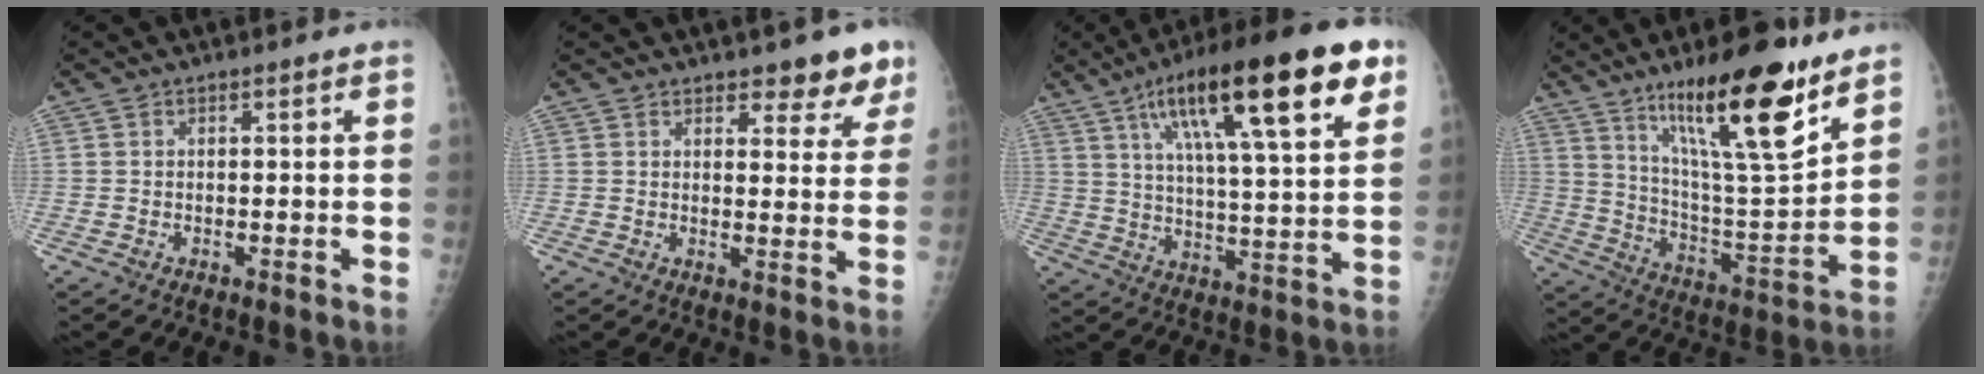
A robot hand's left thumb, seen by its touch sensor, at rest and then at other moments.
{"total": 6.7, "force": [5.2, 2.8, 3.0], "torque": [0.000, -0.031, 0.057]}
{"total": 24.9, "force": [12.4, 5.9, 20.8], "torque": [-0.311, -0.011, 0.195]}
{"total": 21.5, "force": [13.7, 4.7, 15.9], "torque": [-0.231, -0.074, 0.233]}